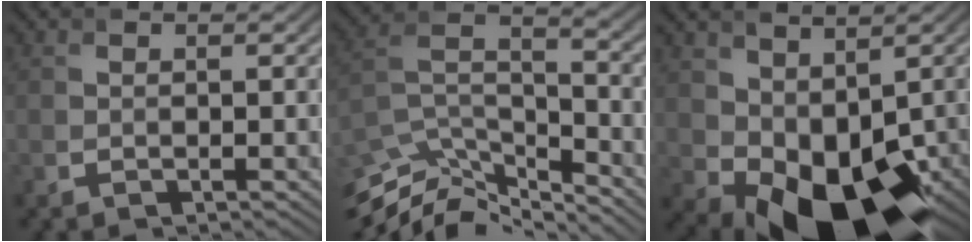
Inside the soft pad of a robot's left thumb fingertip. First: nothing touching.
{"total": 12.0, "force": [-10.7, 3.0, 4.5], "torque": [-0.109, -0.007, -0.201]}
{"total": 11.2, "force": [-1.0, 7.3, 8.5], "torque": [-0.155, -0.025, -0.004]}